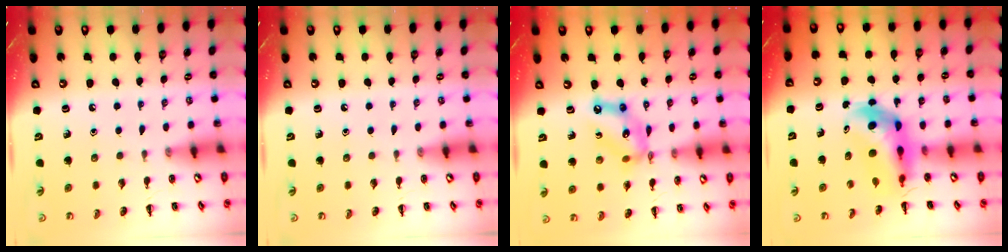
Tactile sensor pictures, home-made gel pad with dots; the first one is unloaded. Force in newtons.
{"total": 0.0}
{"total": 12.1, "press": 11.7, "slide": 3.1}
{"total": 6.2, "press": 5.9, "slide": 1.7}